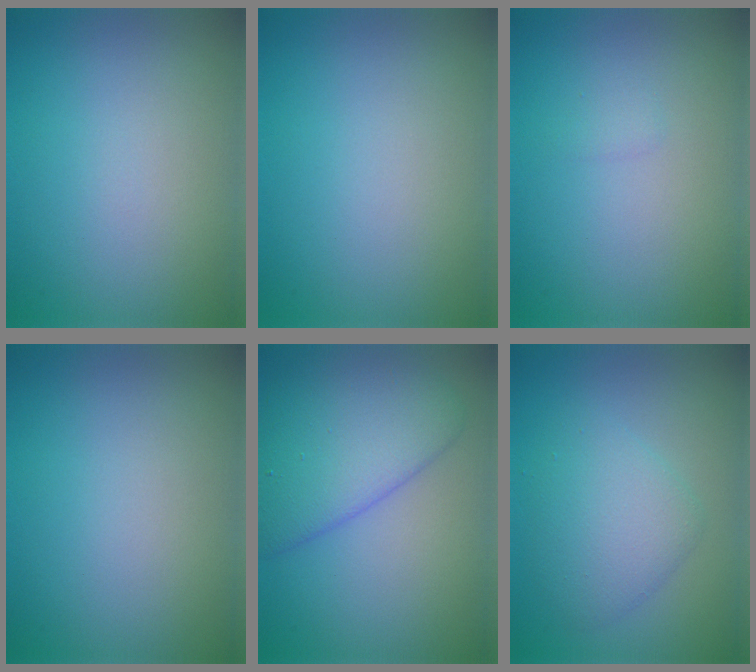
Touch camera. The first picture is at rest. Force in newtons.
{"total": 0.0}
{"total": 0.7, "press": 0.7, "slide": 0.1}
{"total": 0.0}
{"total": 6.1, "press": 6.1, "slide": 0.4}
{"total": 3.8, "press": 3.8, "slide": 0.3}